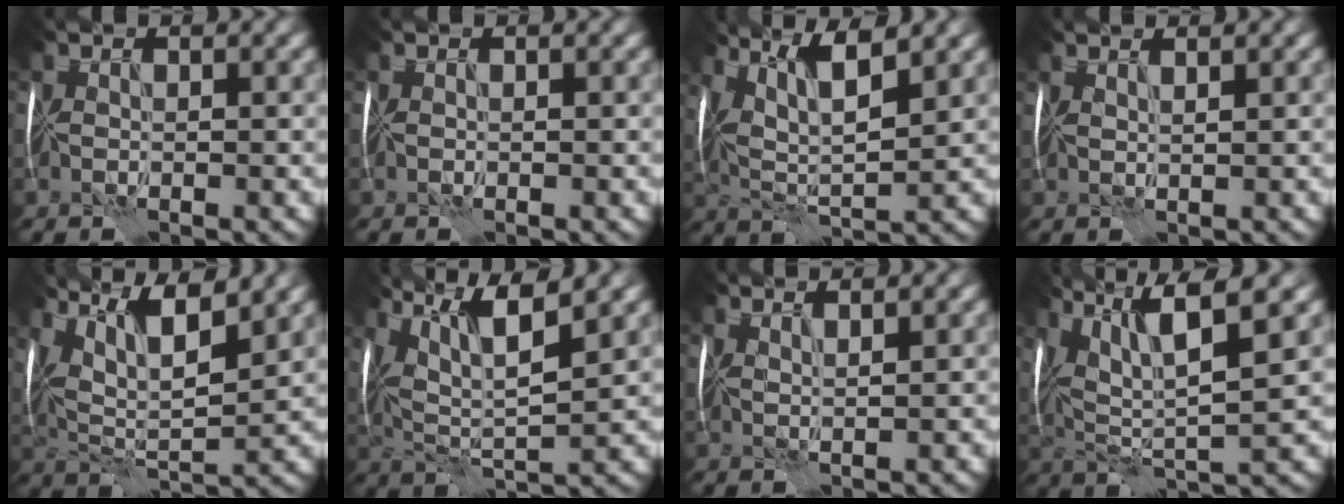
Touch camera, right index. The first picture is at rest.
{"total": 0.0}
{"total": 6.7, "force": [3.4, 1.8, 5.5], "torque": [-0.103, 0.004, 0.053]}
{"total": 1.5, "force": [1.2, 0.2, 0.9], "torque": [-0.001, 0.003, -0.001]}
{"total": 10.5, "force": [5.8, 3.5, 8.0], "torque": [-0.144, 0.017, 0.083]}
{"total": 8.9, "force": [4.8, 2.0, 7.3], "torque": [-0.137, 0.014, 0.076]}
{"total": 2.2, "force": [1.6, 0.3, 1.4], "torque": [-0.009, 0.006, 0.006]}
{"total": 9.8, "force": [4.4, 2.0, 8.5], "torque": [-0.160, 0.012, 0.079]}